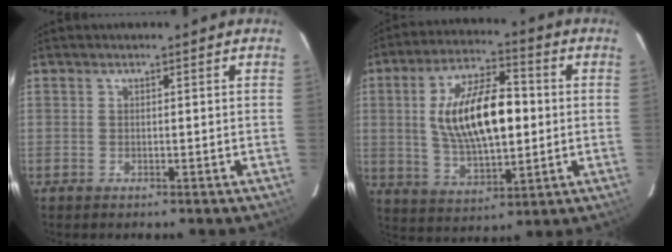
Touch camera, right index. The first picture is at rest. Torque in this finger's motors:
{"motor_torque": [1.13, 0.38, 1.05, 0.21]}